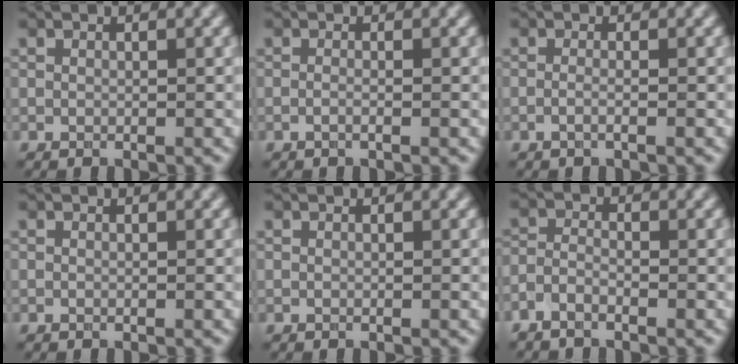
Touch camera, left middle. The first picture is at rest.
{"total": 0.8, "force": [-0.2, 0.3, 0.8], "torque": [-0.013, -0.007, -0.011]}
{"total": 1.2, "force": [-0.3, 0.3, 1.1], "torque": [-0.016, -0.005, -0.013]}
{"total": 0.0}
{"total": 0.0}
{"total": 1.7, "force": [-1.4, 0.6, 0.8], "torque": [-0.020, 0.001, -0.036]}